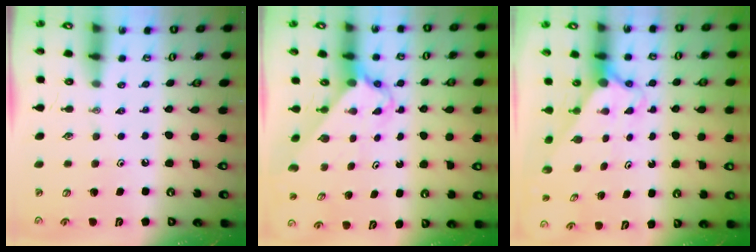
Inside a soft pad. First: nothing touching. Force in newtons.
{"total": 2.7, "press": 2.7, "slide": 0.2}
{"total": 2.7, "press": 2.7, "slide": 0.2}